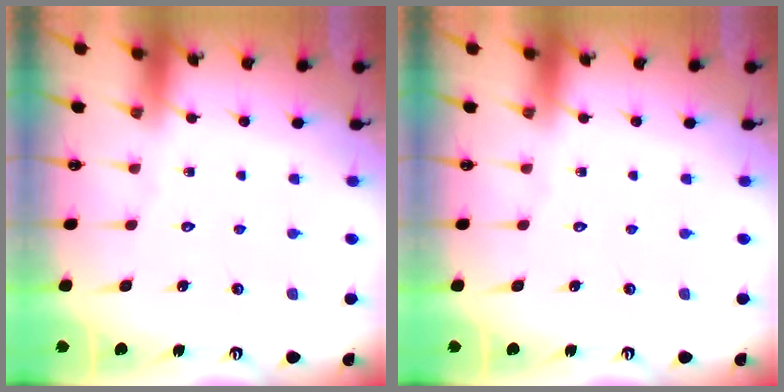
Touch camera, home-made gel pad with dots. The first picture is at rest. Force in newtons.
{"total": 0.0}